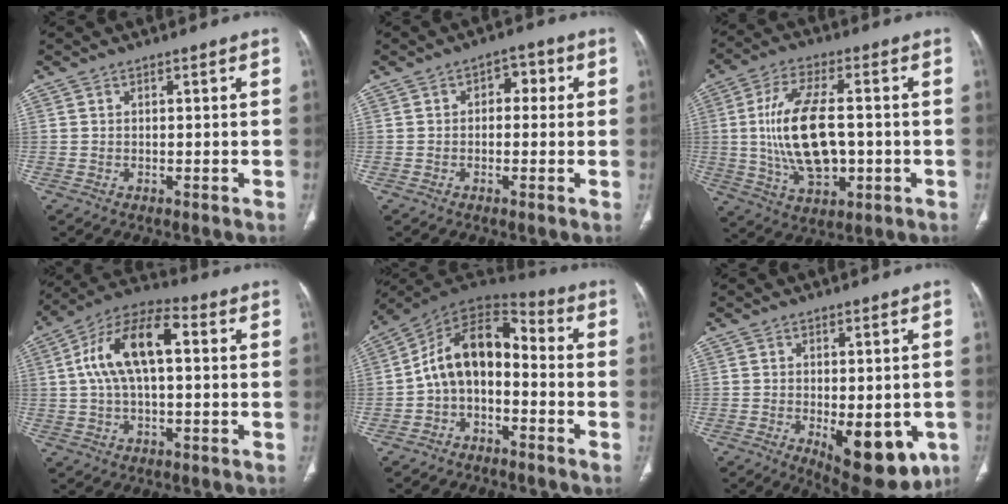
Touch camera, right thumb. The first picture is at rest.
{"total": 4.3, "force": [0.7, 2.9, 3.1], "torque": [-0.015, 0.012, 0.002]}
{"total": 15.9, "force": [-0.3, 7.8, 13.9], "torque": [-0.260, 0.004, 0.002]}
{"total": 14.1, "force": [2.2, 6.7, 12.2], "torque": [-0.228, 0.038, 0.034]}
{"total": 12.1, "force": [-2.6, 7.6, 9.0], "torque": [-0.138, 0.076, -0.057]}
{"total": 13.7, "force": [-4.4, 6.3, 11.3], "torque": [-0.127, -0.011, -0.044]}